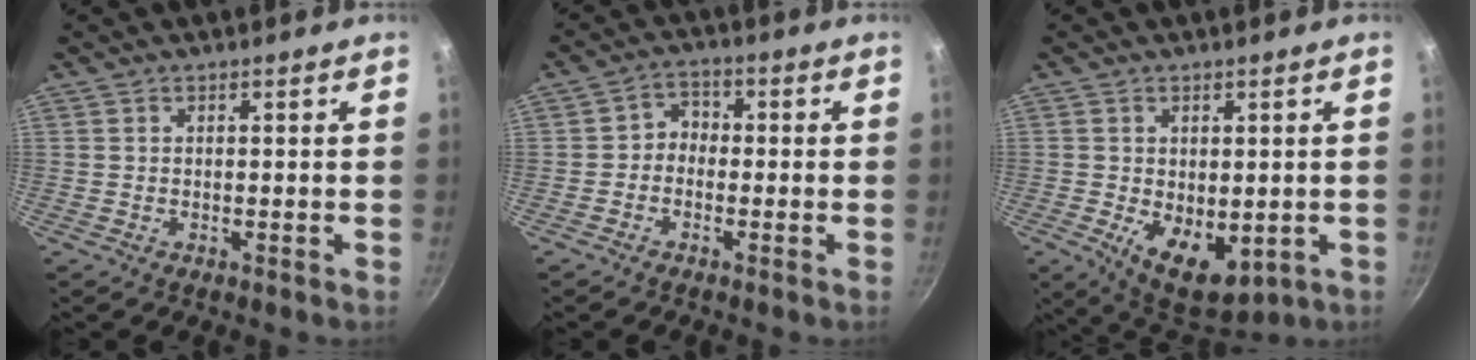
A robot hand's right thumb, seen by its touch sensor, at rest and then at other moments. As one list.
[{"total": 3.3, "force": [-1.1, 2.7, 1.5], "torque": [-0.006, 0.022, -0.031]}, {"total": 10.3, "force": [-1.6, 6.3, 8.0], "torque": [-0.101, -0.019, -0.007]}]